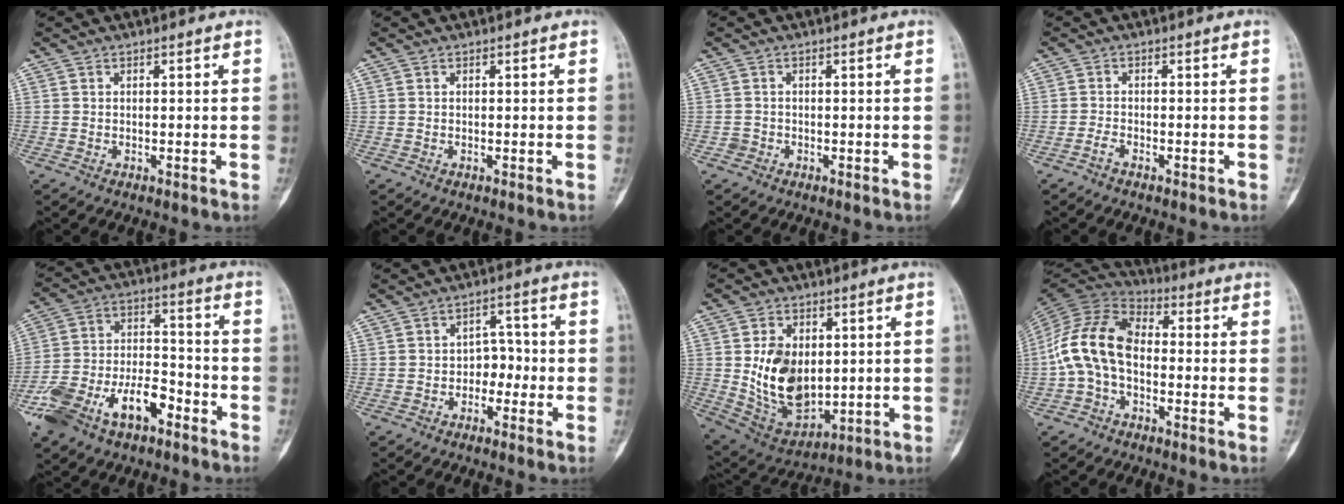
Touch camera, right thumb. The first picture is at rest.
{"total": 0.0}
{"total": 1.0, "force": [-0.4, 1.0, 0.0], "torque": [0.006, 0.006, -0.011]}
{"total": 1.5, "force": [-1.2, 0.5, 0.8], "torque": [-0.020, 0.008, -0.022]}
{"total": 16.3, "force": [-8.9, 8.2, 10.9], "torque": [-0.201, 0.061, -0.161]}
{"total": 4.2, "force": [-1.3, 3.2, 2.5], "torque": [-0.005, 0.024, -0.032]}
{"total": 14.0, "force": [1.1, 9.6, 10.1], "torque": [-0.141, -0.017, 0.040]}
{"total": 13.0, "force": [-1.7, 8.6, 9.6], "torque": [-0.183, 0.036, -0.044]}